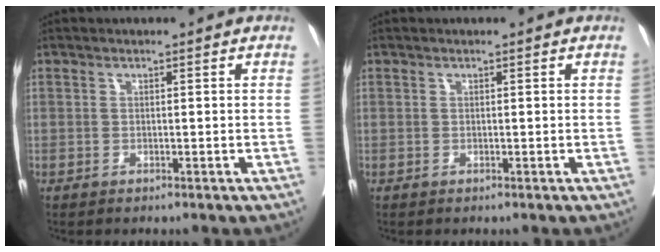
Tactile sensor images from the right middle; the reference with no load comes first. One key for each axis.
{"total": 0.0}